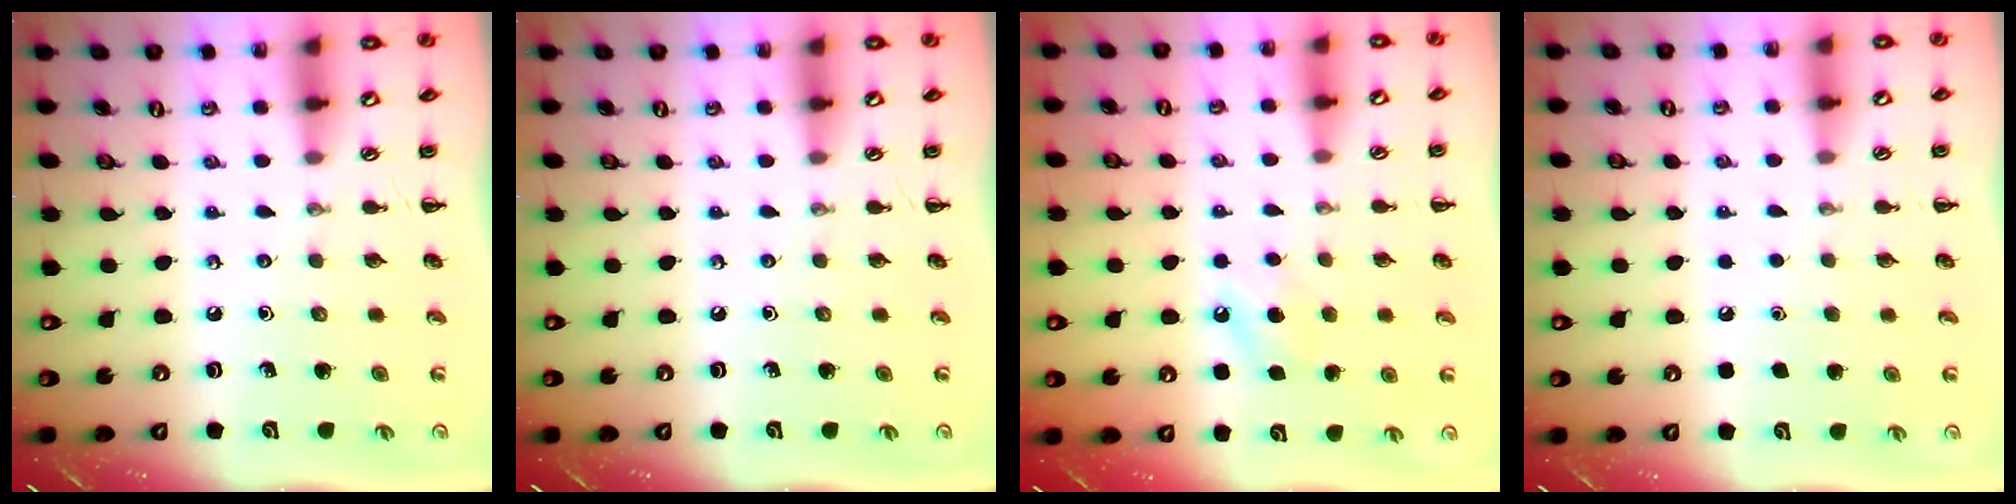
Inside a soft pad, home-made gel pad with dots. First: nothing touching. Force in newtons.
{"total": 0.0}
{"total": 6.8, "press": 6.7, "slide": 1.5}
{"total": 1.8, "press": 1.7, "slide": 0.1}